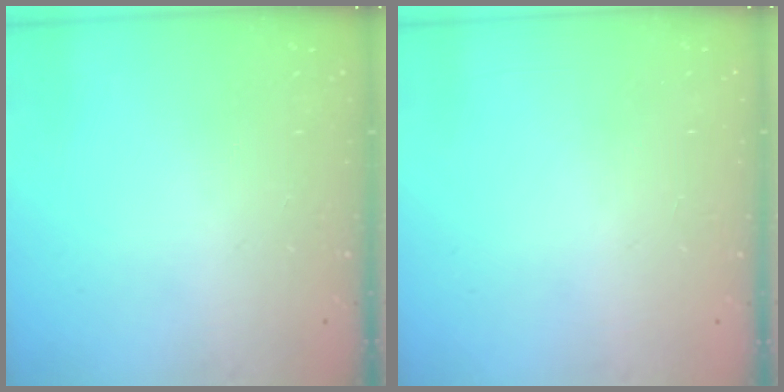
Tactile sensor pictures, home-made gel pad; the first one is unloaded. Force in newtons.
{"total": 0.9, "press": 0.9, "slide": 0.0}